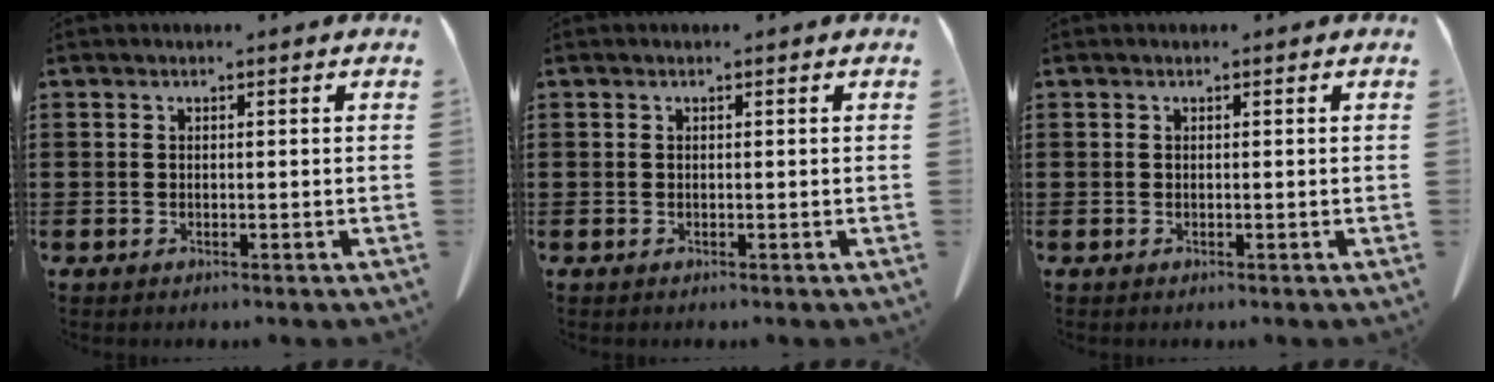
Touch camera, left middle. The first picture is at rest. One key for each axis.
{"total": 0.0}
{"total": 0.0}